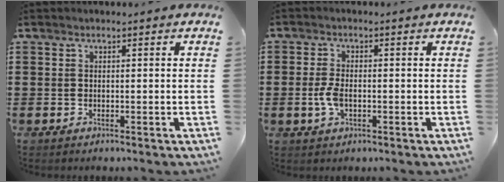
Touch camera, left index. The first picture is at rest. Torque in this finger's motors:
{"motor_torque": [0.76, 0.23, 0.27, 0.10]}